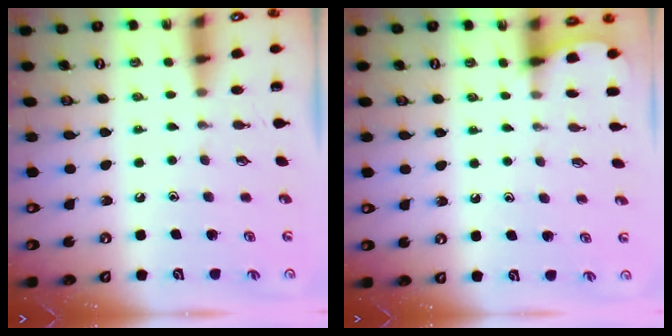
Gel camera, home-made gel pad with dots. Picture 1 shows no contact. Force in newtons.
{"total": 2.6, "press": 2.6, "slide": 0.3}